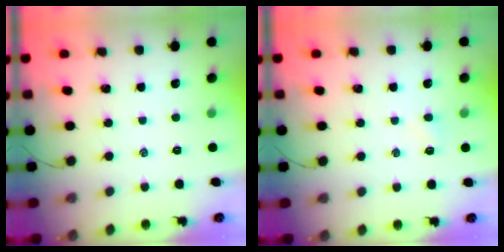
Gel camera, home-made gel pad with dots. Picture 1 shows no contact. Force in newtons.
{"total": 1.6, "press": 1.5, "slide": 0.5}